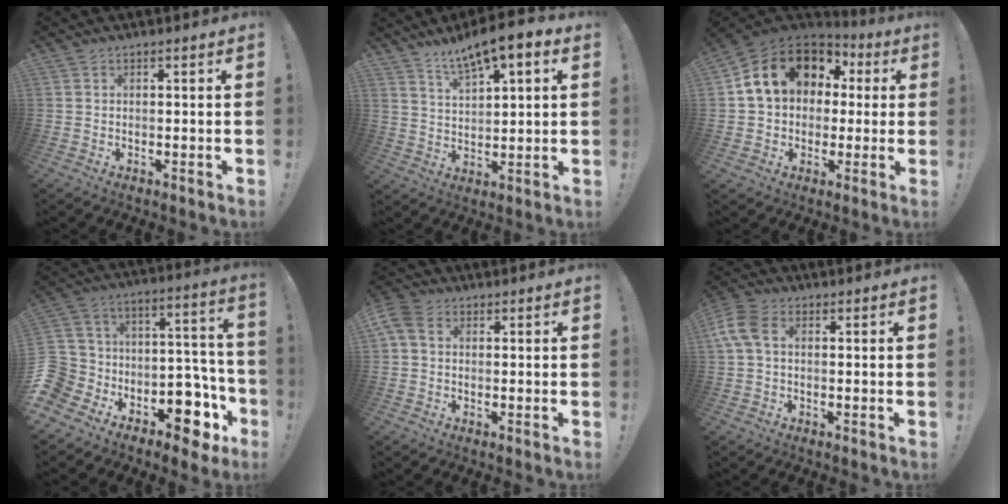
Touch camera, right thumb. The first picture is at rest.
{"total": 9.5, "force": [6.8, 2.9, 6.1], "torque": [-0.104, -0.034, 0.119]}
{"total": 16.3, "force": [5.6, 12.3, 9.1], "torque": [-0.154, -0.008, 0.108]}
{"total": 13.9, "force": [-7.8, 9.2, 7.0], "torque": [-0.114, 0.025, -0.121]}
{"total": 5.4, "force": [1.6, 3.7, 3.7], "torque": [-0.083, -0.001, 0.031]}
{"total": 7.1, "force": [1.1, 4.2, 5.6], "torque": [-0.119, 0.004, 0.024]}